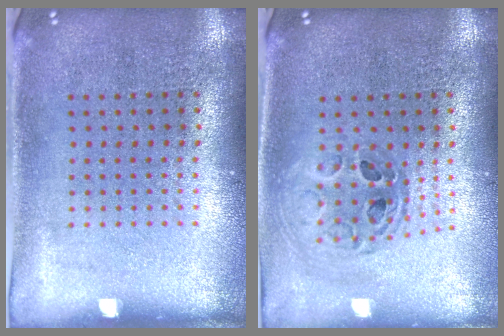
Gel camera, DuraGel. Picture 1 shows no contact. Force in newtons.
{"total": 0.7, "press": 0.7, "slide": 0.1}